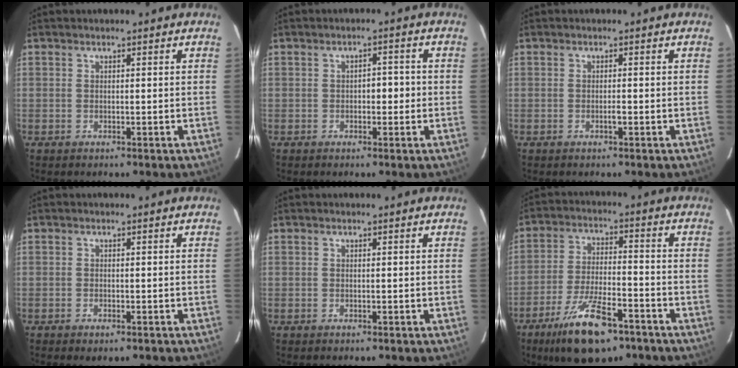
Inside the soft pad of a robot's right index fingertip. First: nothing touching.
{"total": 2.6, "force": [-0.4, 1.4, 2.2], "torque": [-0.026, 0.009, -0.006]}
{"total": 0.7, "force": [-0.3, 0.0, 0.6], "torque": [-0.014, 0.001, -0.004]}
{"total": 1.9, "force": [-1.3, 0.6, 1.2], "torque": [-0.017, -0.003, -0.015]}
{"total": 0.0}
{"total": 12.8, "force": [-8.2, 3.4, 9.2], "torque": [-0.174, -0.018, -0.142]}